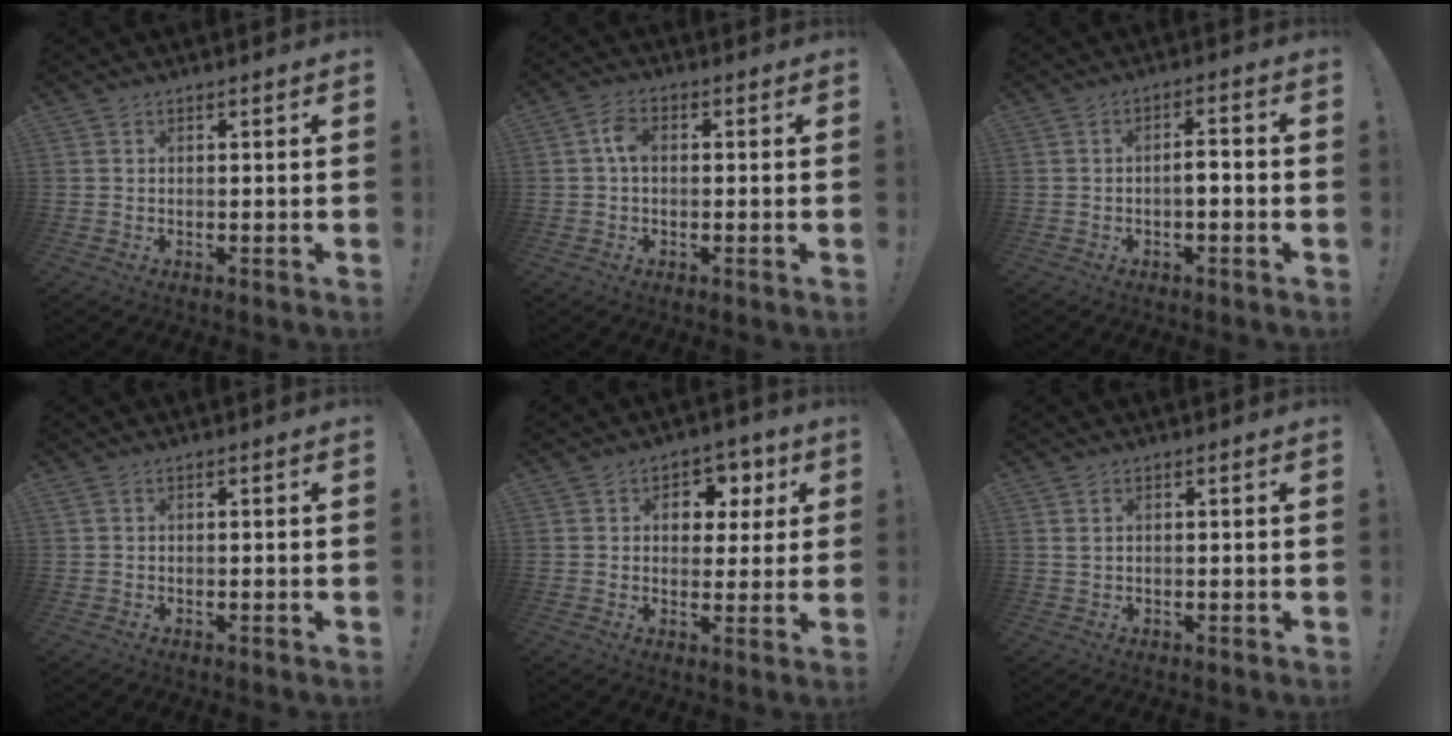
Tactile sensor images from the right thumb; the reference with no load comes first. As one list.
[{"total": 4.5, "force": [0.4, 2.6, 3.6], "torque": [-0.060, 0.011, 0.006]}, {"total": 3.7, "force": [-1.4, 1.0, 3.3], "torque": [-0.057, 0.006, -0.025]}, {"total": 0.6, "force": [-0.2, 0.3, 0.5], "torque": [-0.010, 0.001, -0.004]}, {"total": 7.7, "force": [2.6, 6.5, 3.2], "torque": [-0.025, -0.016, 0.048]}, {"total": 1.2, "force": [0.9, 0.5, 0.7], "torque": [-0.015, 0.003, 0.016]}]